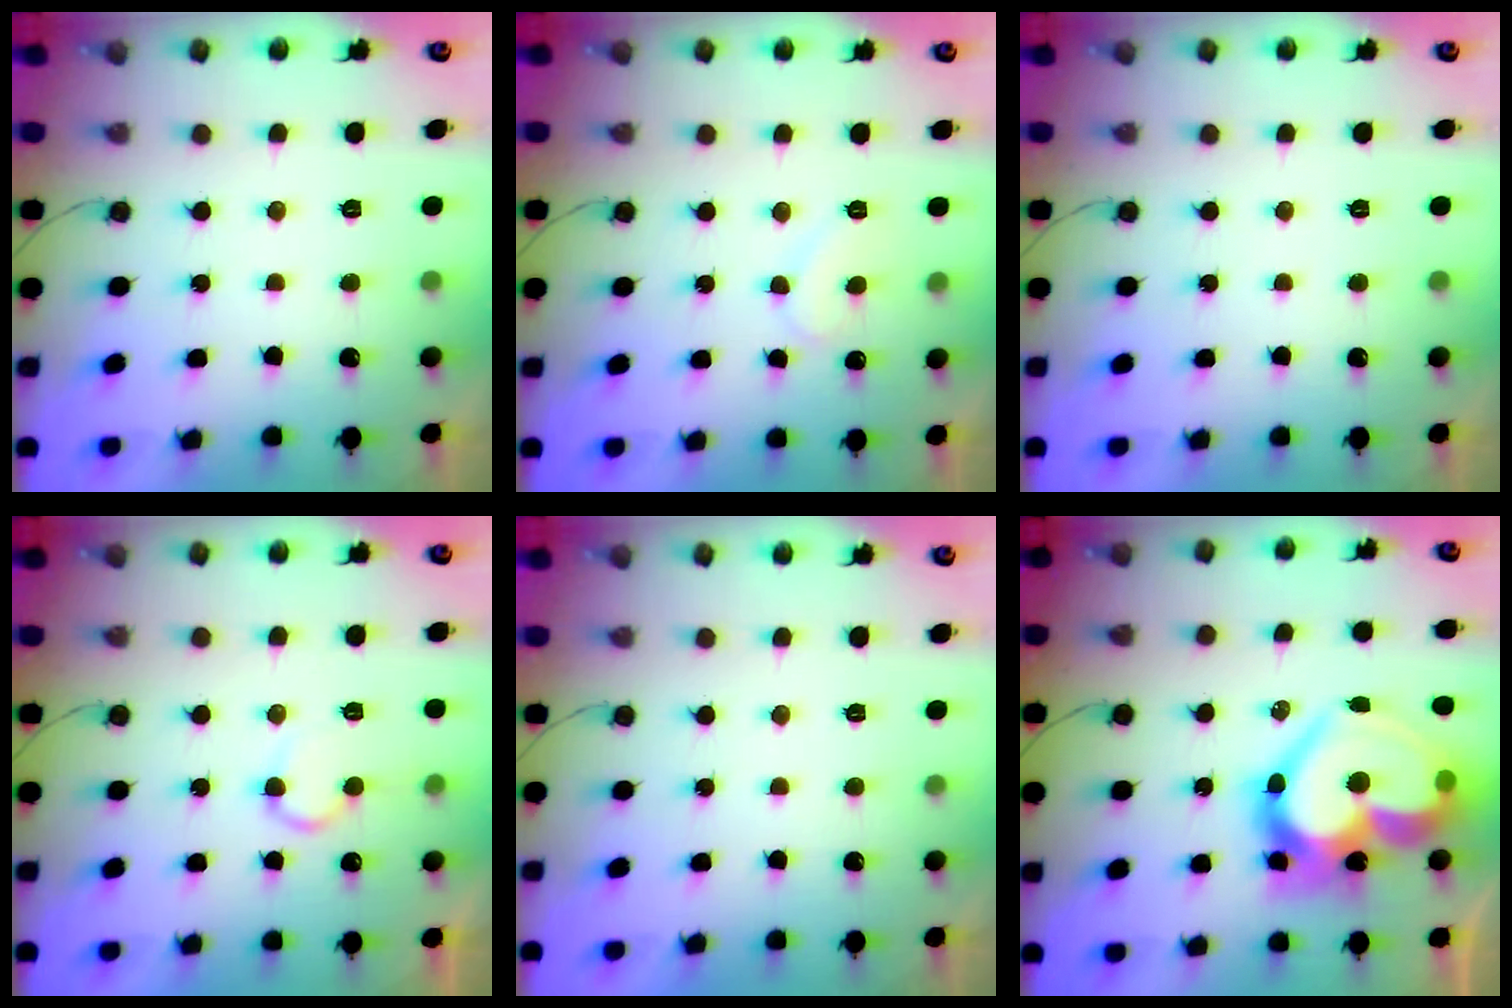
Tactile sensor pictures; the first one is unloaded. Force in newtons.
{"total": 7.9, "press": 7.9, "slide": 0.5}
{"total": 0.0}
{"total": 6.1, "press": 6.1, "slide": 0.5}
{"total": 1.8, "press": 1.8, "slide": 0.1}
{"total": 25.5, "press": 25.4, "slide": 2.5}